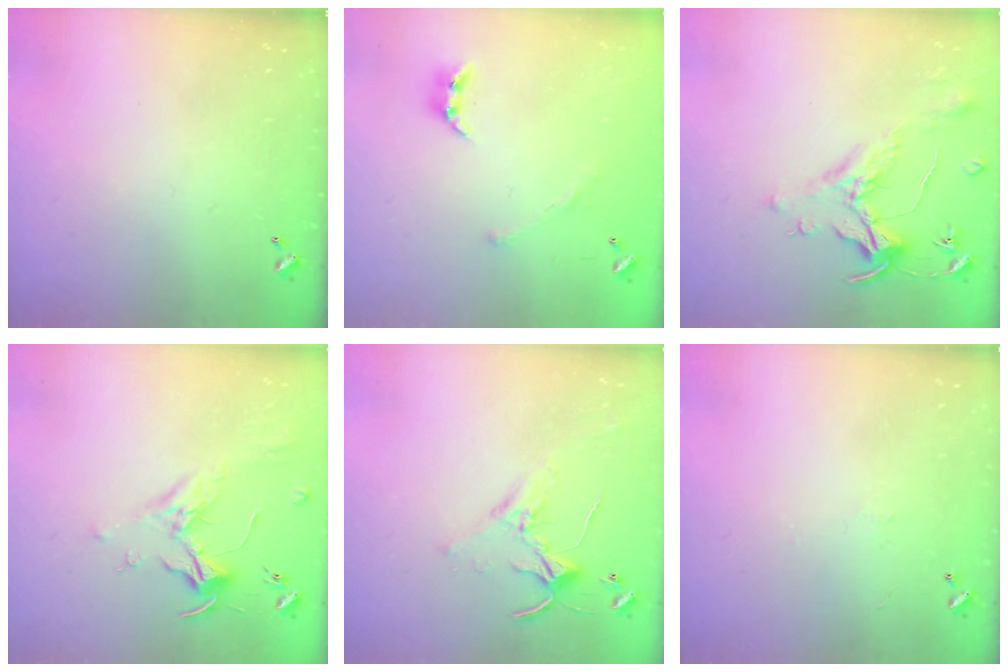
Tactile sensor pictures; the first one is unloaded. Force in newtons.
{"total": 2.9, "press": 2.7, "slide": 1.0}
{"total": 1.5, "press": 1.3, "slide": 0.7}
{"total": 1.7, "press": 1.5, "slide": 0.7}
{"total": 1.9, "press": 1.9, "slide": 0.6}
{"total": 0.6, "press": 0.5, "slide": 0.4}